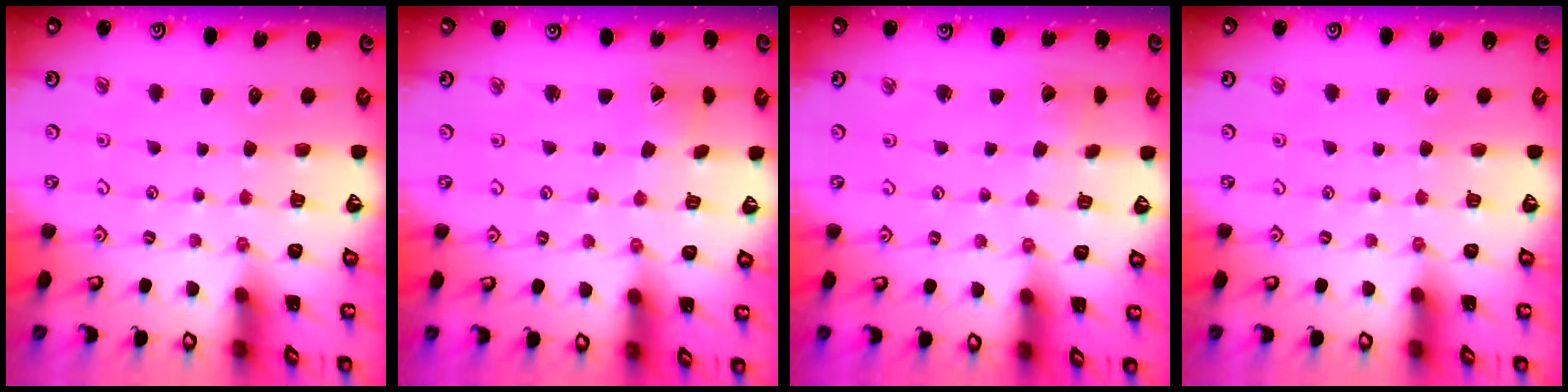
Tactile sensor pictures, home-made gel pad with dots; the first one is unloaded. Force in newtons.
{"total": 0.9, "press": 0.9, "slide": 0.0}
{"total": 1.4, "press": 1.4, "slide": 0.2}
{"total": 0.0}